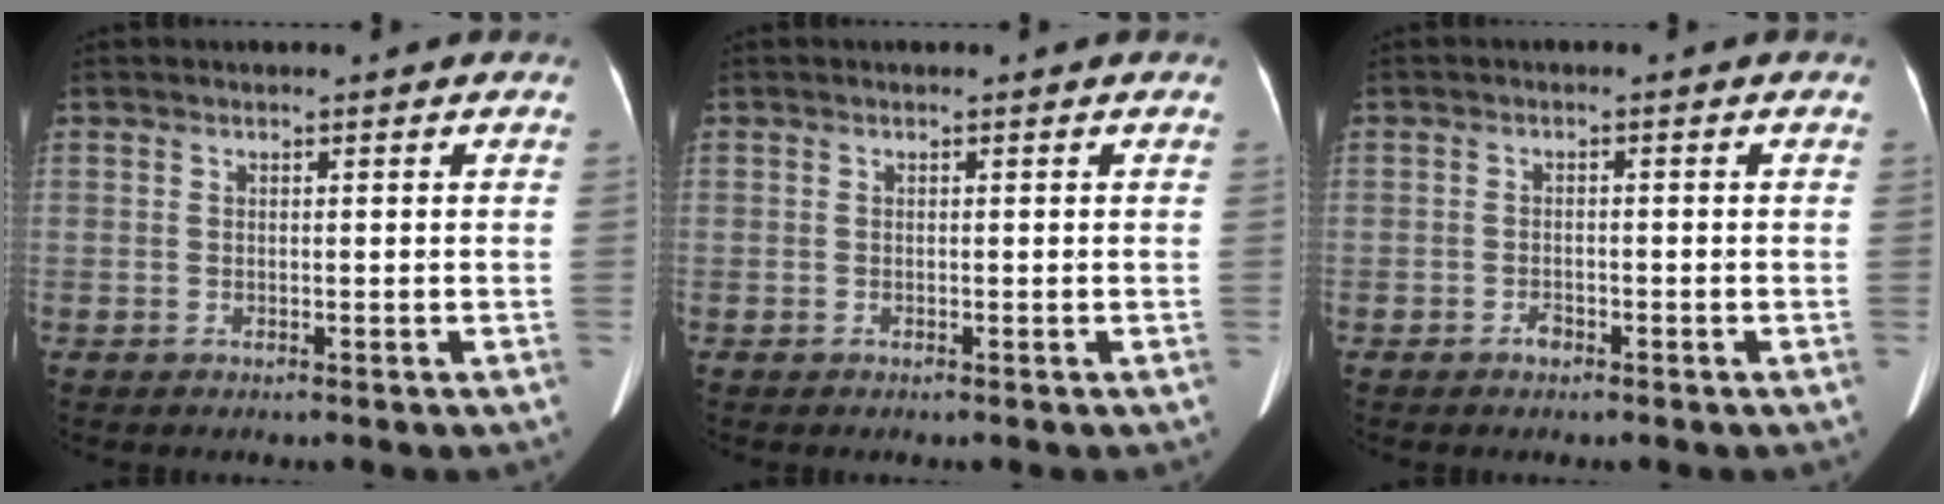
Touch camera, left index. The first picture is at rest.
{"total": 0.0}
{"total": 1.3, "force": [-1.0, 0.7, 0.5], "torque": [-0.007, 0.003, -0.014]}